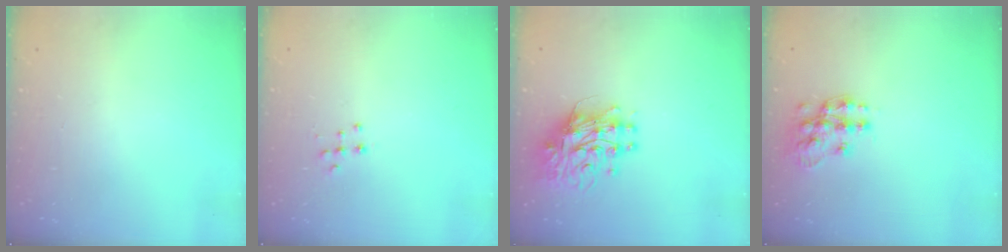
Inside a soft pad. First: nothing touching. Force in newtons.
{"total": 6.8, "press": 6.8, "slide": 0.5}
{"total": 12.0, "press": 11.9, "slide": 1.1}
{"total": 13.3, "press": 13.3, "slide": 0.9}